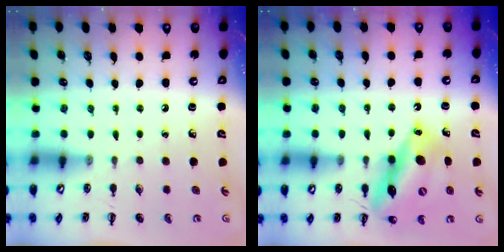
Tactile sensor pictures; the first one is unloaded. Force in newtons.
{"total": 16.9, "press": 16.5, "slide": 3.6}